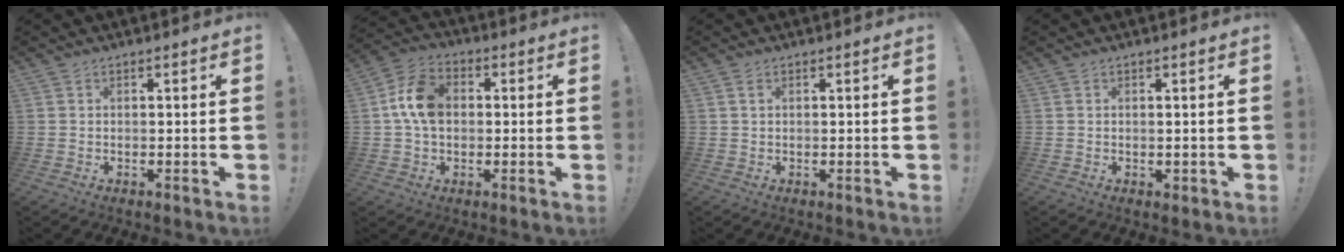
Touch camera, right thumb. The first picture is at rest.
{"total": 11.4, "force": [1.3, 8.1, 8.0], "torque": [-0.135, 0.014, 0.028]}
{"total": 1.3, "force": [0.5, 0.7, 1.0], "torque": [-0.012, -0.001, 0.008]}
{"total": 0.7, "force": [0.2, 0.5, 0.4], "torque": [-0.006, 0.001, 0.005]}